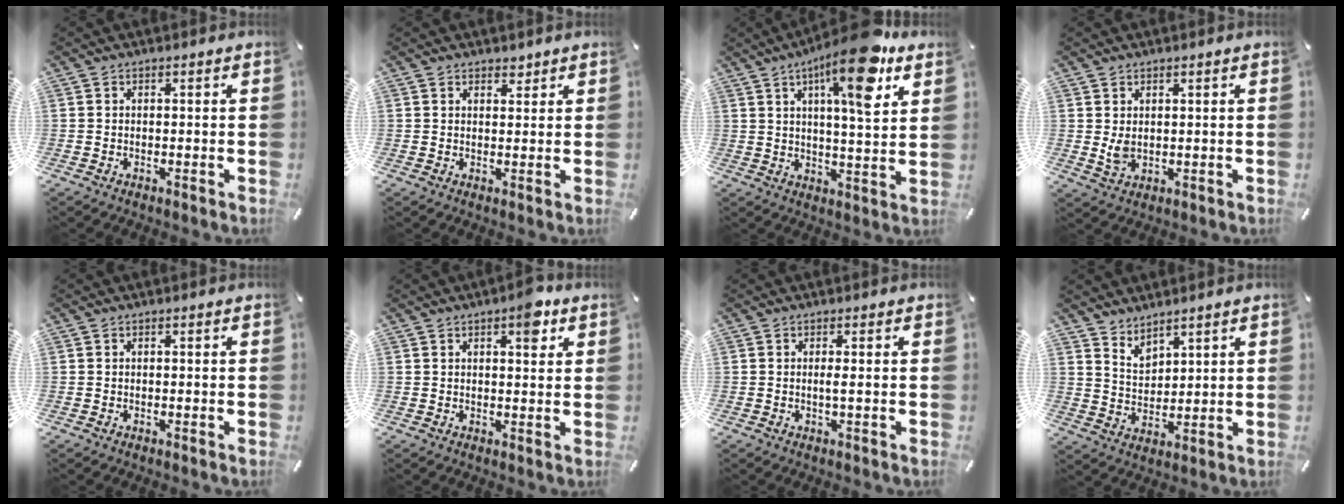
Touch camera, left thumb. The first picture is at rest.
{"total": 2.0, "force": [1.5, 1.3, 0.2], "torque": [0.009, -0.005, 0.025]}
{"total": 15.8, "force": [8.7, 3.9, 12.7], "torque": [-0.193, -0.037, 0.131]}
{"total": 3.5, "force": [1.0, 2.6, 2.2], "torque": [-0.047, -0.005, 0.015]}
{"total": 0.0}
{"total": 5.9, "force": [3.2, 2.5, 4.3], "torque": [-0.043, -0.013, 0.045]}
{"total": 1.4, "force": [0.0, 0.0, 1.4], "torque": [-0.029, -0.006, 0.000]}
{"total": 4.7, "force": [4.1, 2.3, -0.2], "torque": [-0.004, -0.025, 0.078]}